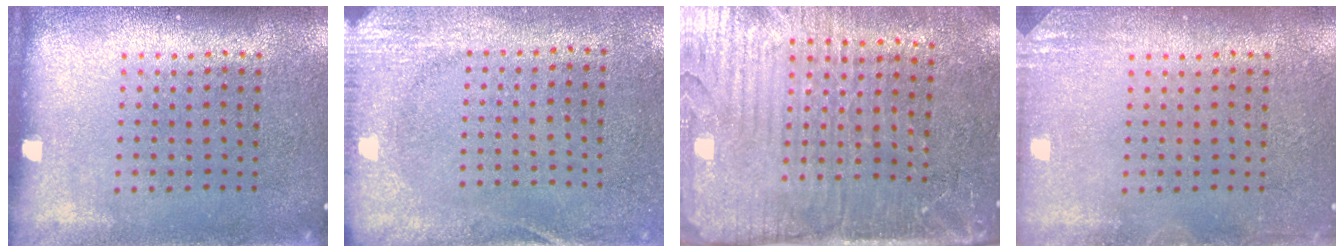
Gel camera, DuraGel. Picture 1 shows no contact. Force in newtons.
{"total": 2.7, "press": 2.1, "slide": 1.7}
{"total": 4.3, "press": 3.7, "slide": 2.2}
{"total": 1.5, "press": 1.4, "slide": 0.2}